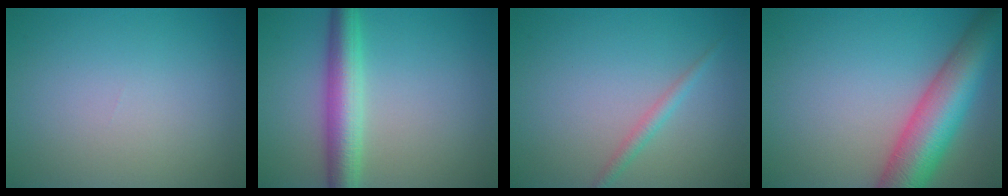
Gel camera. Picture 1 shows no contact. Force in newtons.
{"total": 5.0, "press": 5.0, "slide": 0.1}
{"total": 1.4, "press": 1.4, "slide": 0.0}
{"total": 9.4, "press": 9.4, "slide": 0.4}